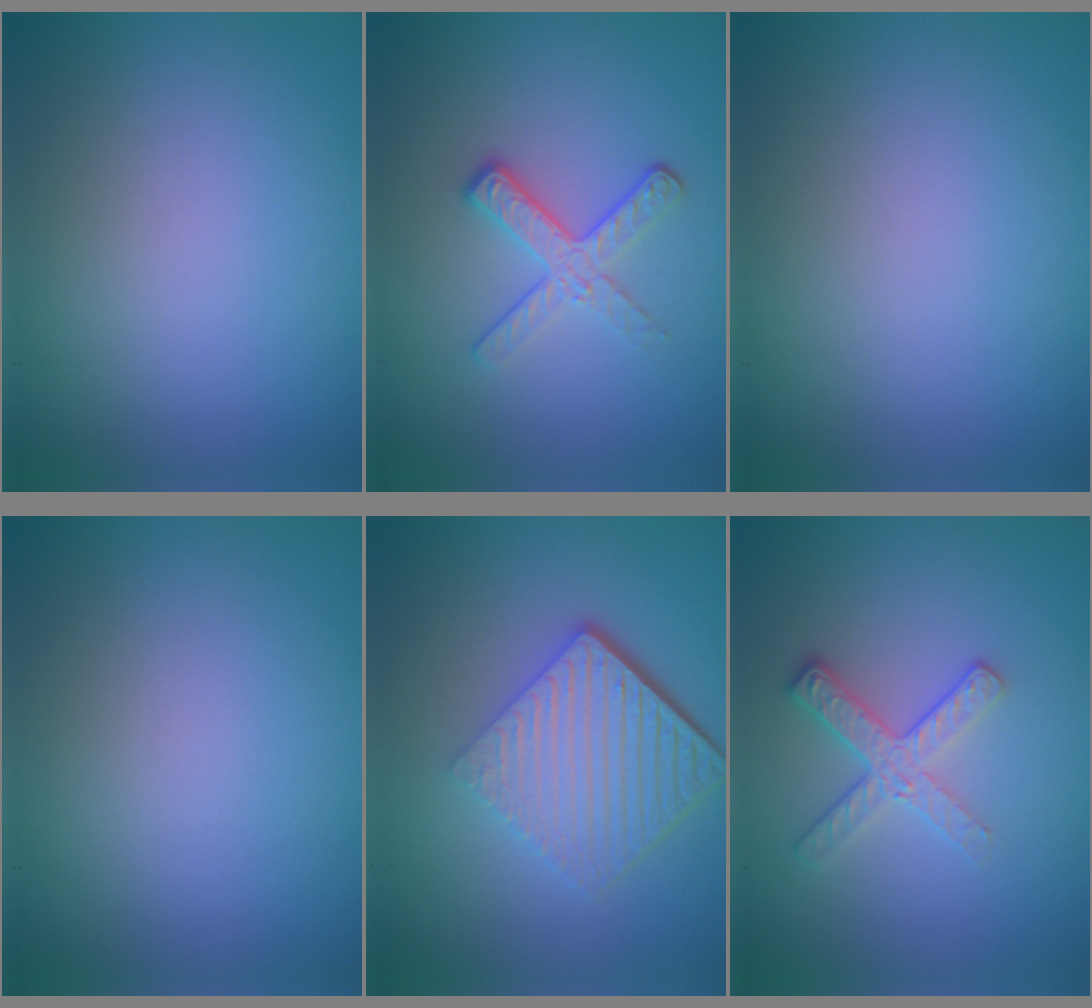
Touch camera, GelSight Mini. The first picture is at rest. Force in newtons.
{"total": 3.4, "press": 2.4, "slide": 2.4}
{"total": 0.0}
{"total": 0.0}
{"total": 7.0, "press": 4.5, "slide": 5.3}
{"total": 2.7, "press": 2.4, "slide": 1.2}